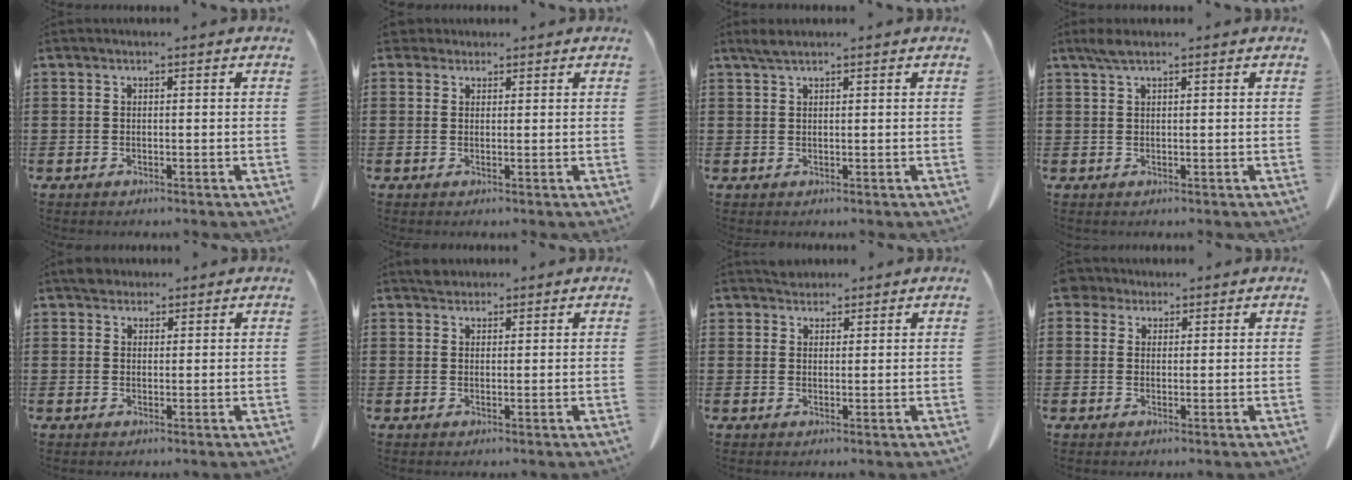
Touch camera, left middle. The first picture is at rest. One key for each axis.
{"total": 1.9, "fx": 1.5, "fy": 1.0, "fz": 0.4, "tx": -0.013, "ty": 0.008, "tz": 0.030}
{"total": 1.6, "fx": 1.1, "fy": 0.3, "fz": 1.1, "tx": -0.024, "ty": 0.001, "tz": 0.021}
{"total": 1.9, "fx": 1.2, "fy": 0.3, "fz": 1.5, "tx": -0.032, "ty": 0.003, "tz": 0.021}
{"total": 2.5, "fx": 2.0, "fy": 1.3, "fz": 0.5, "tx": -0.009, "ty": 0.004, "tz": 0.038}
{"total": 1.9, "fx": 1.6, "fy": 0.8, "fz": 0.2, "tx": -0.009, "ty": 0.005, "tz": 0.032}
{"total": 2.2, "fx": 2.0, "fy": 0.8, "fz": 0.0, "tx": 0.004, "ty": 0.000, "tz": 0.039}
{"total": 2.5, "fx": 1.8, "fy": 1.6, "fz": 0.6, "tx": -0.020, "ty": 0.010, "tz": 0.035}